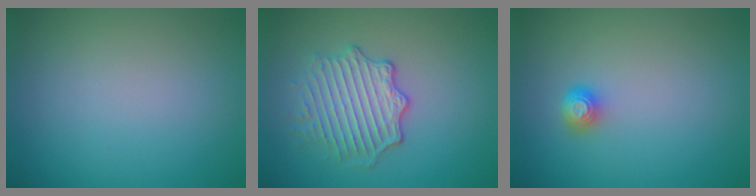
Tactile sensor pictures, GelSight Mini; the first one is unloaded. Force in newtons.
{"total": 4.1, "press": 3.4, "slide": 2.3}
{"total": 1.7, "press": 1.2, "slide": 1.1}